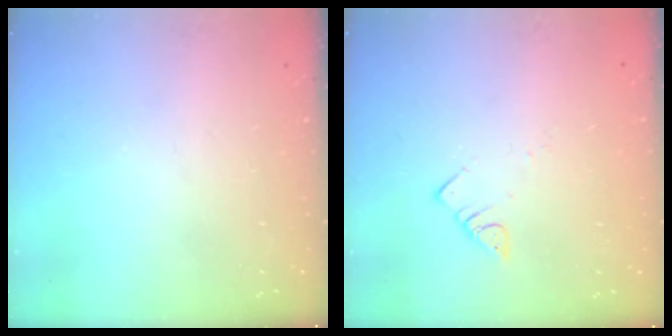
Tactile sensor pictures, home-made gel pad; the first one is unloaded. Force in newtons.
{"total": 3.4, "press": 3.3, "slide": 0.3}